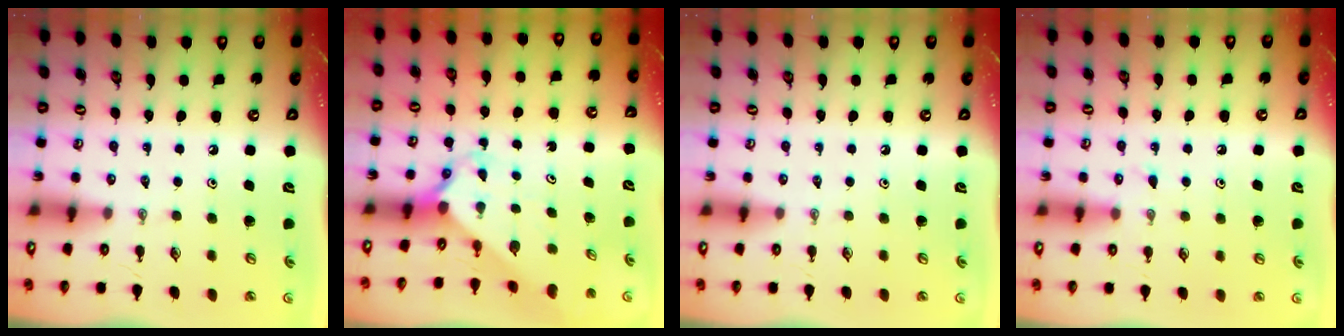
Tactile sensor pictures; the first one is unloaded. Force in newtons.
{"total": 2.4, "press": 2.3, "slide": 0.3}
{"total": 0.0}
{"total": 4.5, "press": 4.5, "slide": 0.6}